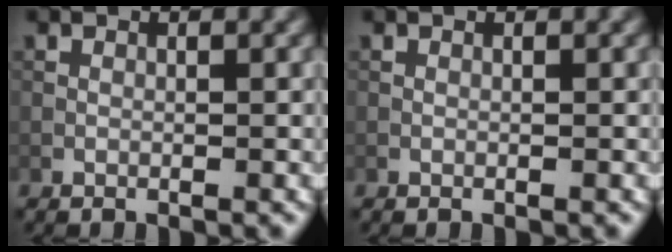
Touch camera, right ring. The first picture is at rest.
{"total": 0.0}